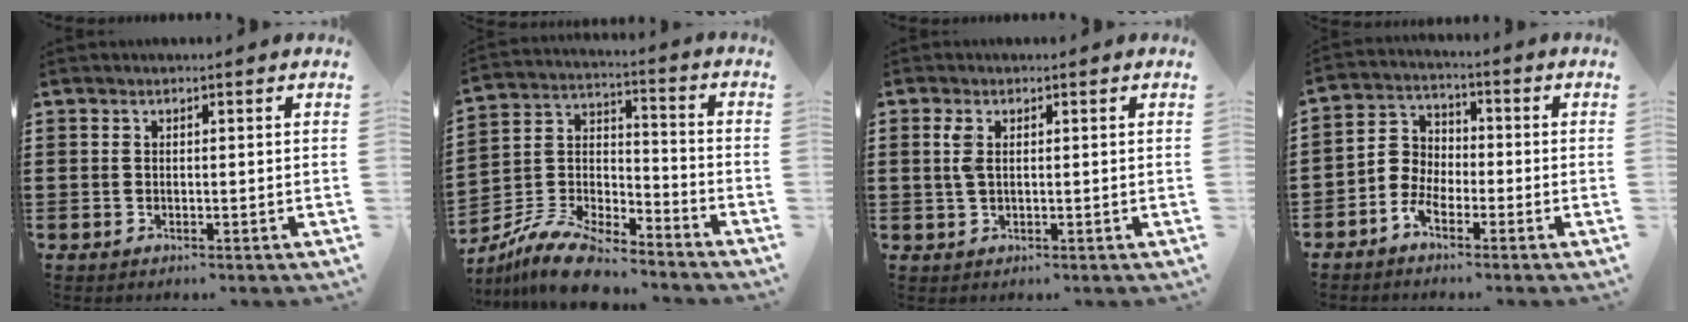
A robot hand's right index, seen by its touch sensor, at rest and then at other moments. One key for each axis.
{"total": 9.7, "fx": -8.6, "fy": 2.2, "fz": 3.8, "tx": -0.082, "ty": 0.021, "tz": -0.168}
{"total": 2.2, "fx": 0.6, "fy": 0.8, "fz": 1.9, "tx": -0.042, "ty": 0.005, "tz": 0.008}
{"total": 4.3, "fx": -2.9, "fy": 2.9, "fz": 1.3, "tx": -0.052, "ty": 0.007, "tz": -0.066}